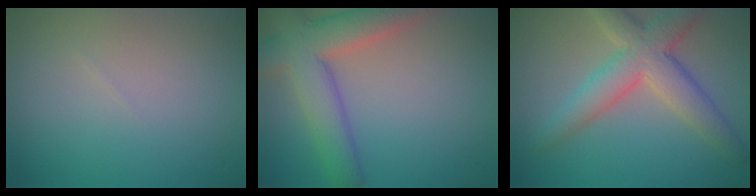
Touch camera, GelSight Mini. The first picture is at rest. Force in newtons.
{"total": 7.1, "press": 7.1, "slide": 0.3}
{"total": 5.8, "press": 5.8, "slide": 0.4}